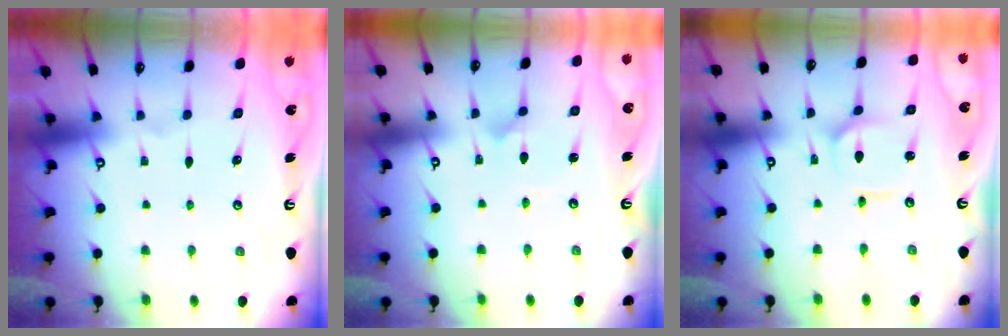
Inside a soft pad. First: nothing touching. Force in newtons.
{"total": 3.9, "press": 3.9, "slide": 0.4}
{"total": 2.4, "press": 2.3, "slide": 0.2}